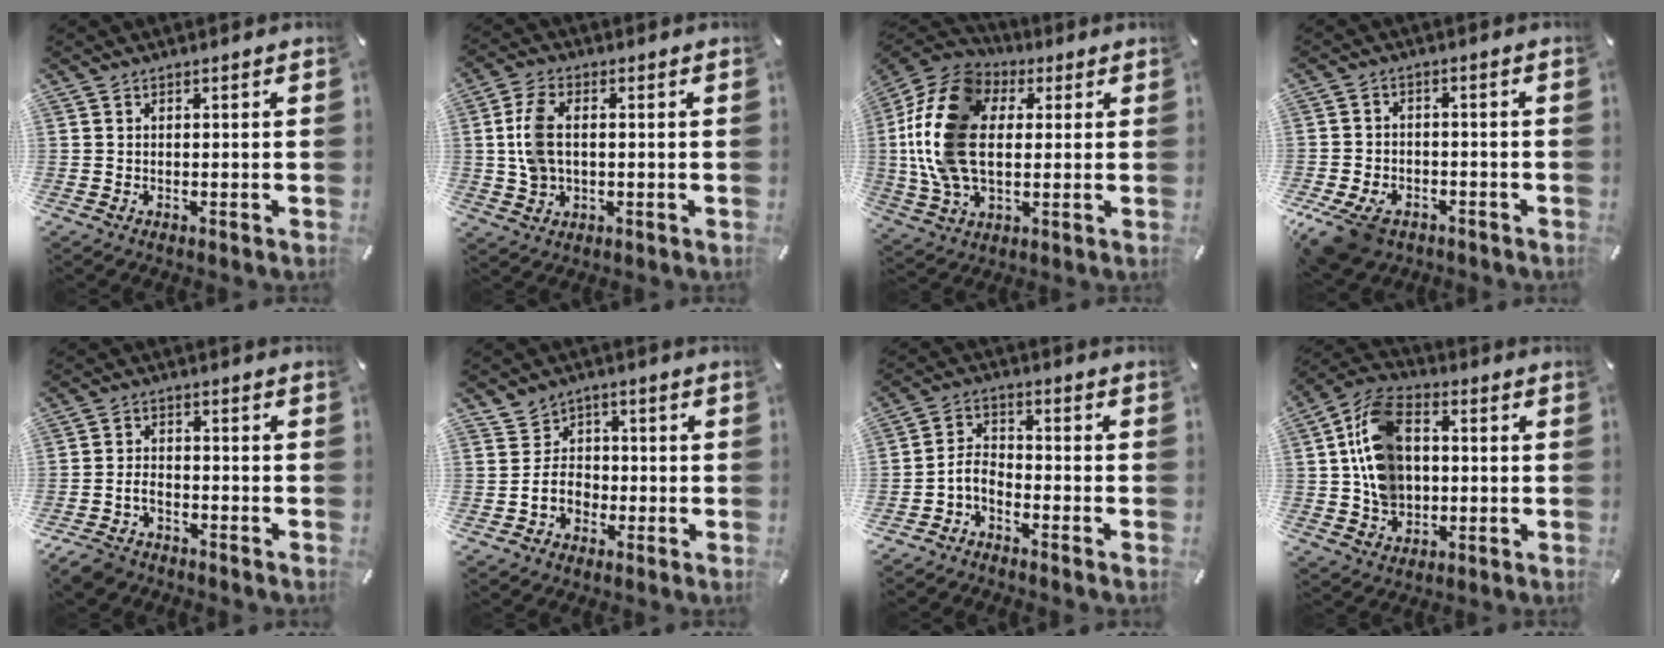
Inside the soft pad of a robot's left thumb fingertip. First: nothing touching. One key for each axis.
{"total": 7.7, "fx": 0.5, "fy": 5.0, "fz": 5.7, "tx": -0.137, "ty": 0.007, "tz": 0.006}
{"total": 17.9, "fx": 2.1, "fy": 12.4, "fz": 12.7, "tx": -0.303, "ty": 0.010, "tz": 0.036}
{"total": 8.8, "fx": -5.3, "fy": 5.6, "fz": 4.3, "tx": -0.102, "ty": 0.021, "tz": -0.098}
{"total": 4.6, "fx": -3.2, "fy": 2.8, "fz": 1.8, "tx": -0.042, "ty": 0.016, "tz": -0.063}
{"total": 6.9, "fx": -0.7, "fy": 6.6, "fz": 1.9, "tx": -0.023, "ty": 0.015, "tz": -0.011}
{"total": 4.9, "fx": -3.3, "fy": 2.7, "fz": 2.5, "tx": -0.061, "ty": 0.012, "tz": -0.068}
{"total": 13.2, "fx": 0.9, "fy": 10.4, "fz": 8.0, "tx": -0.172, "ty": 0.020, "tz": 0.019}